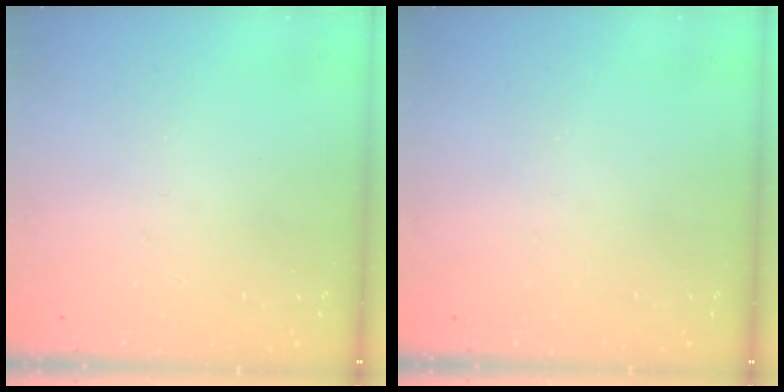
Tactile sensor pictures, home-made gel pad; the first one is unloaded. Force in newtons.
{"total": 0.0}